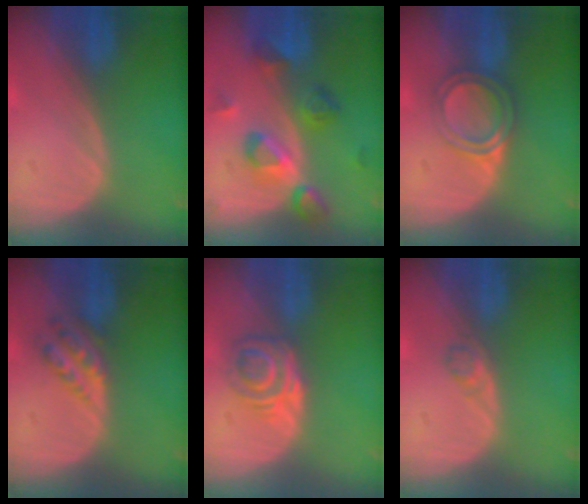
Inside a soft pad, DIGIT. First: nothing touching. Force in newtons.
{"total": 7.6, "press": 7.6, "slide": 0.6}
{"total": 4.9, "press": 4.5, "slide": 2.1}
{"total": 4.5, "press": 4.0, "slide": 2.0}
{"total": 6.1, "press": 5.0, "slide": 3.4}
{"total": 1.4, "press": 1.4, "slide": 0.1}